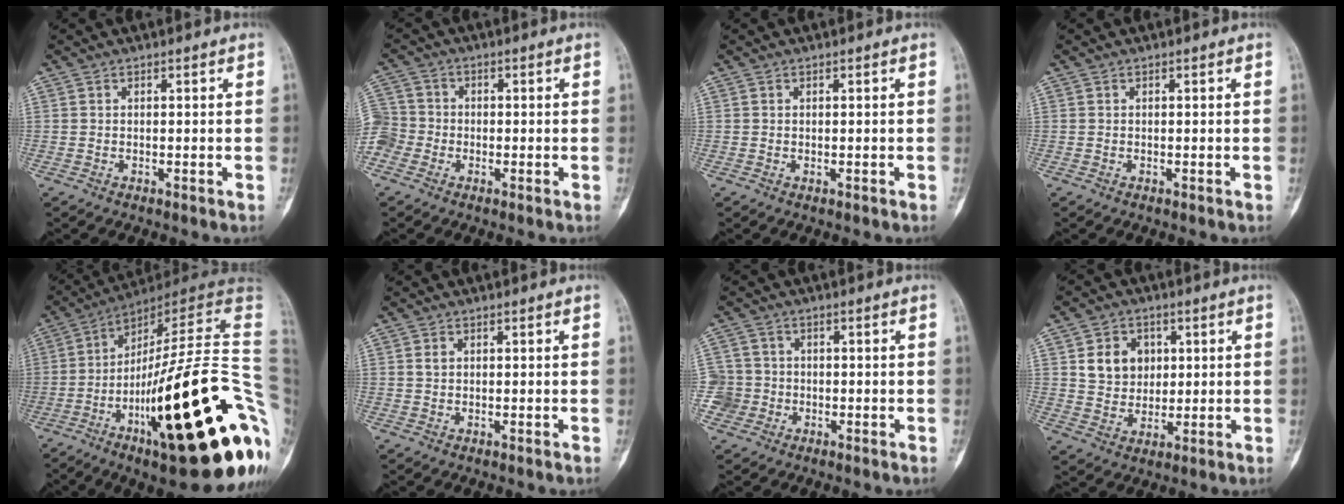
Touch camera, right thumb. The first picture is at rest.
{"total": 8.2, "force": [-2.8, 7.3, 2.6], "torque": [-0.073, 0.023, -0.057]}
{"total": 0.0}
{"total": 0.0}
{"total": 36.4, "force": [-9.6, 7.6, 34.3], "torque": [-0.416, 0.040, -0.150]}
{"total": 1.2, "force": [0.3, 0.9, 0.7], "torque": [-0.013, 0.003, 0.008]}
{"total": 4.8, "force": [-1.2, 4.6, 0.0], "torque": [0.019, 0.015, -0.027]}
{"total": 8.3, "force": [2.3, 7.0, 4.0], "torque": [-0.028, -0.009, 0.046]}